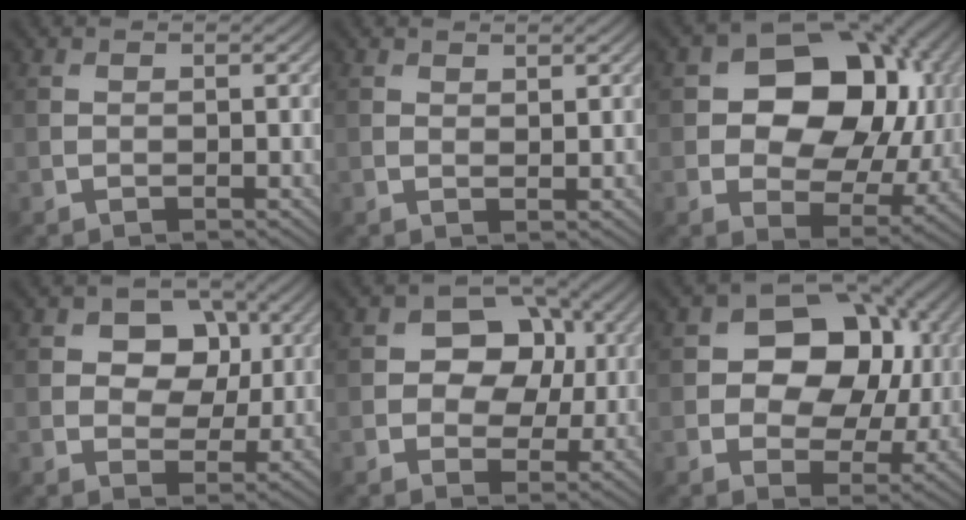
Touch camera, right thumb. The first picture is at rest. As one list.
[{"total": 1.0, "force": [0.9, 0.3, 0.4], "torque": [-0.012, -0.004, 0.017]}, {"total": 14.0, "force": [2.4, 10.0, 9.5], "torque": [-0.140, 0.001, 0.031]}, {"total": 6.3, "force": [1.6, 4.8, 3.7], "torque": [-0.057, -0.002, 0.013]}, {"total": 7.6, "force": [1.0, 6.0, 4.5], "torque": [-0.072, 0.008, -0.001]}, {"total": 12.2, "force": [2.2, 9.1, 7.8], "torque": [-0.119, 0.012, 0.019]}]